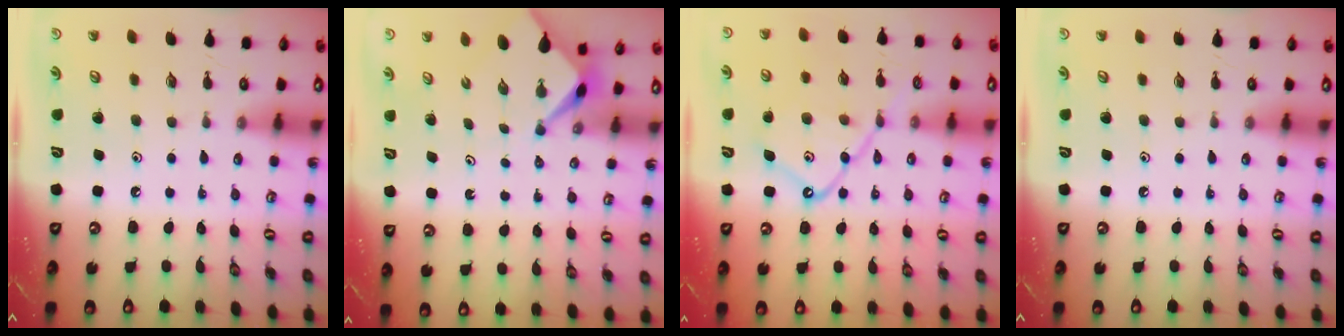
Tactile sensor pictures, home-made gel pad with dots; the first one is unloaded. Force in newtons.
{"total": 2.3, "press": 2.3, "slide": 0.3}
{"total": 13.8, "press": 13.7, "slide": 1.2}
{"total": 0.0}